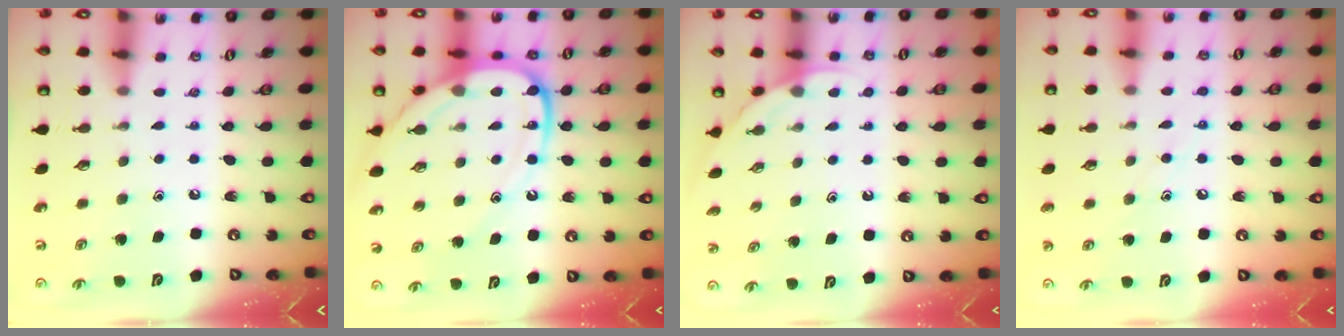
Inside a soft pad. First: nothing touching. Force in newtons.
{"total": 16.3, "press": 16.2, "slide": 1.8}
{"total": 2.5, "press": 2.5, "slide": 0.2}
{"total": 7.5, "press": 7.4, "slide": 0.6}